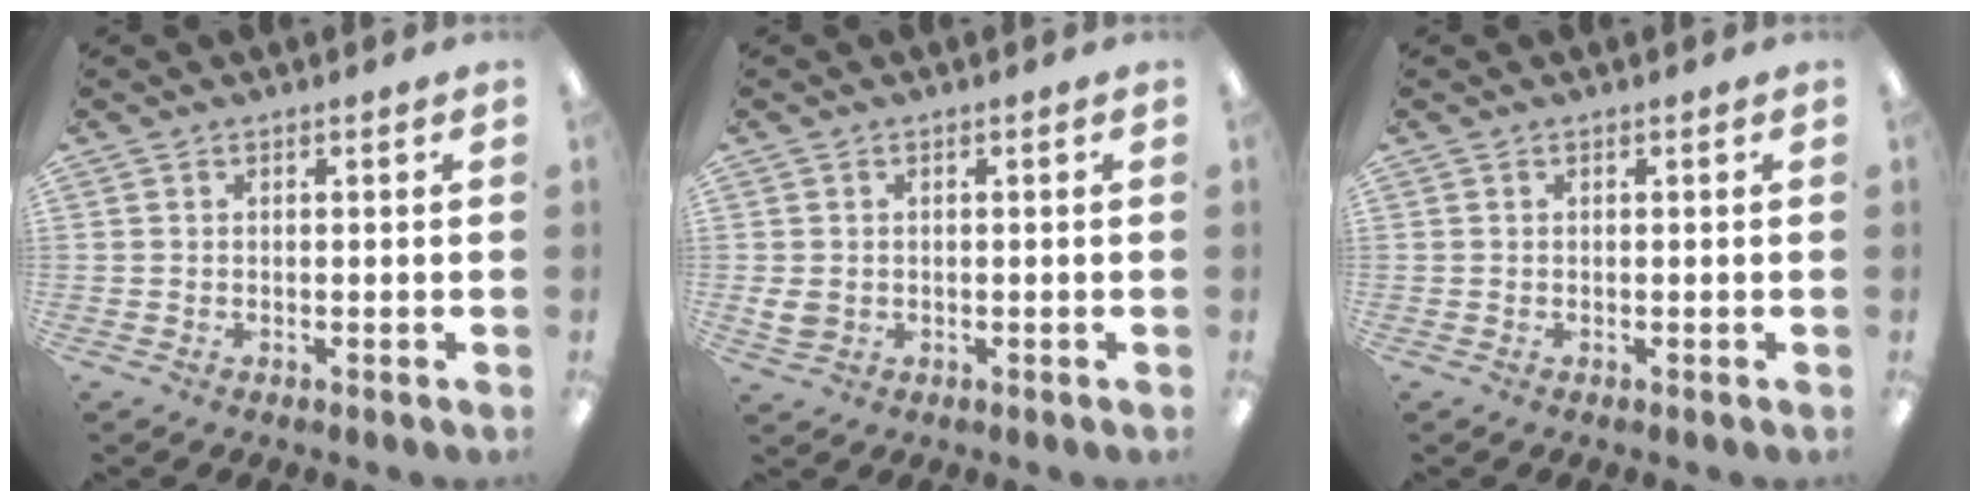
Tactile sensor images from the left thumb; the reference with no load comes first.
{"total": 3.1, "force": [-0.1, 2.5, 1.8], "torque": [-0.031, -0.001, -0.003]}
{"total": 0.0}